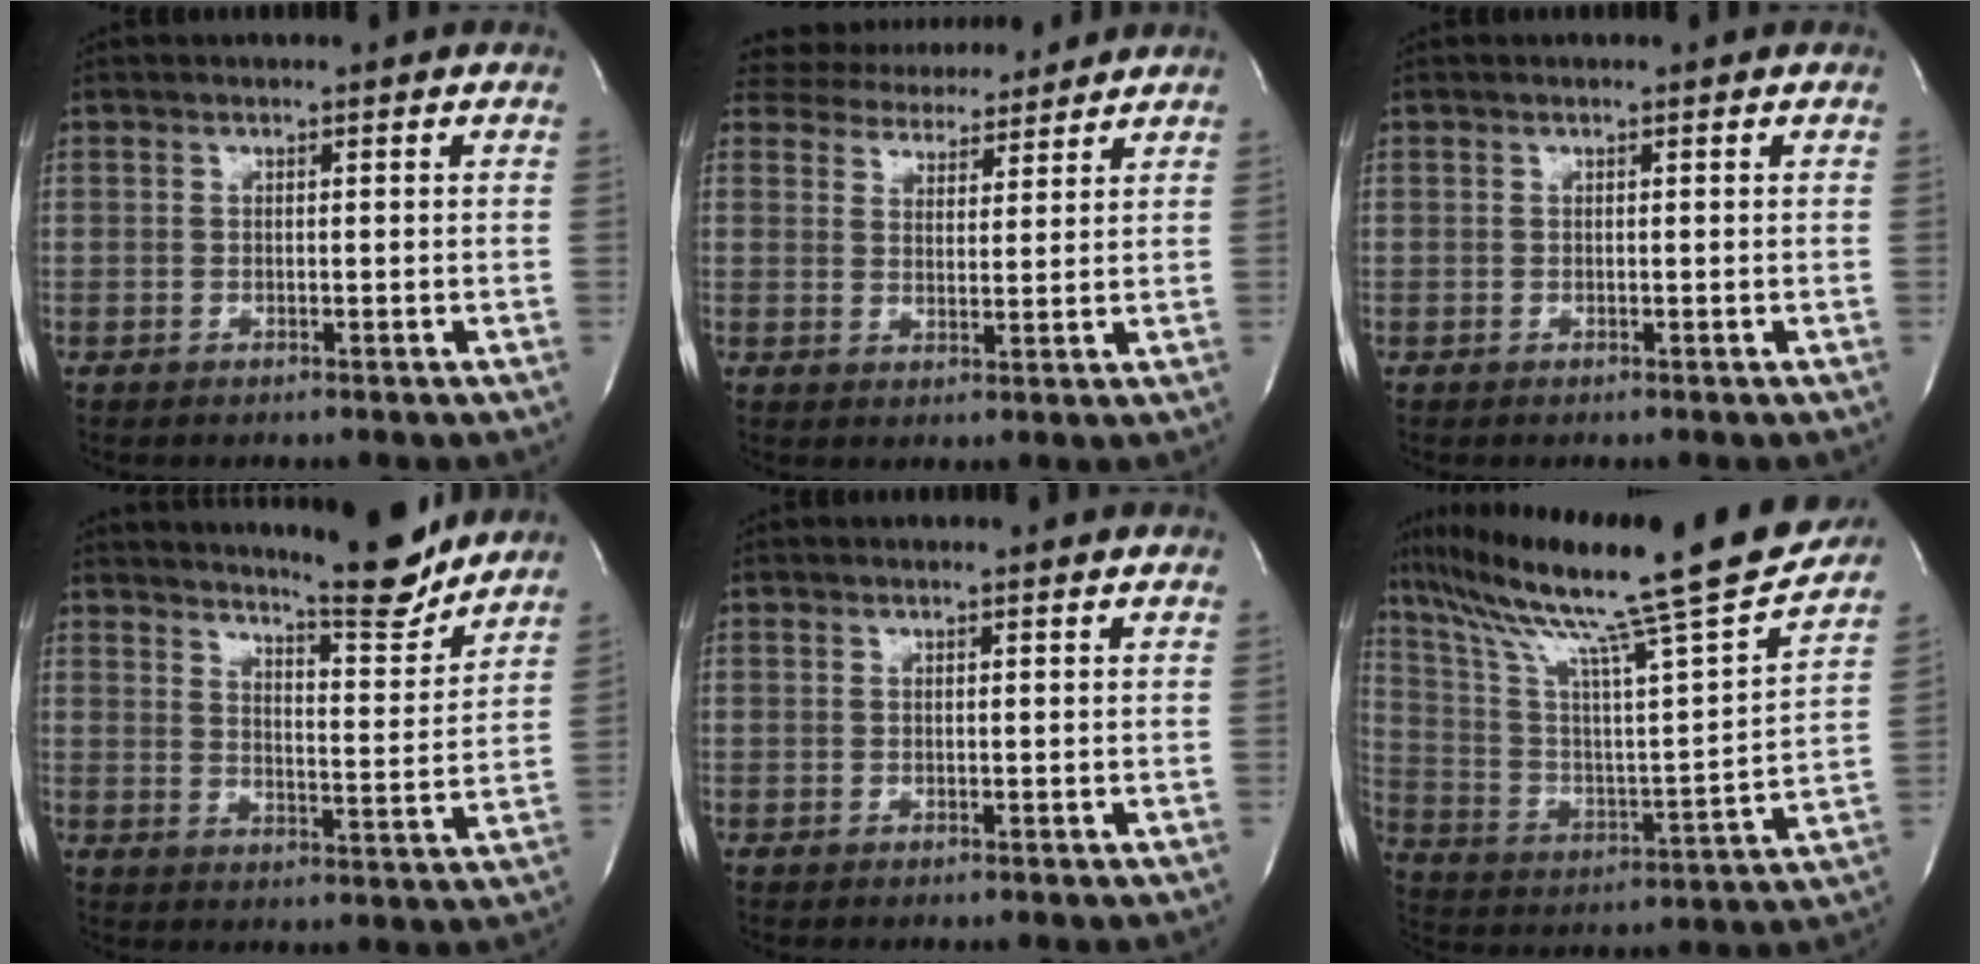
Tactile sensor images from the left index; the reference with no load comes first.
{"total": 10.1, "force": [9.6, 2.7, 1.9], "torque": [-0.028, 0.012, 0.143]}
{"total": 0.0}
{"total": 10.9, "force": [10.3, 0.4, 3.8], "torque": [-0.056, -0.033, 0.140]}
{"total": 0.0}
{"total": 26.1, "force": [21.1, 0.0, 15.3], "torque": [-0.266, -0.034, 0.321]}